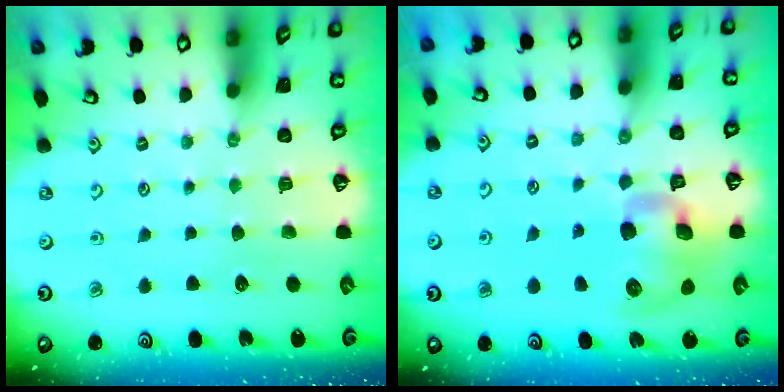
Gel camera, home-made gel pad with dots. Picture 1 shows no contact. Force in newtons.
{"total": 12.6, "press": 12.4, "slide": 2.1}